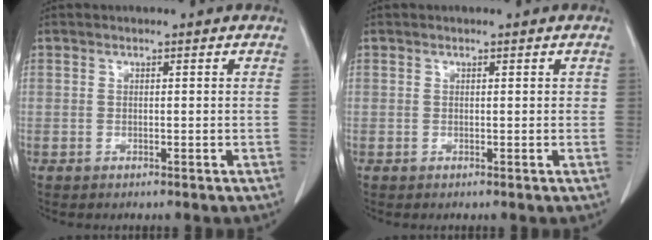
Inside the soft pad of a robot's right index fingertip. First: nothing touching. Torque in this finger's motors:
{"motor_torque": [-0.18, 0.07, -0.08, -0.01]}